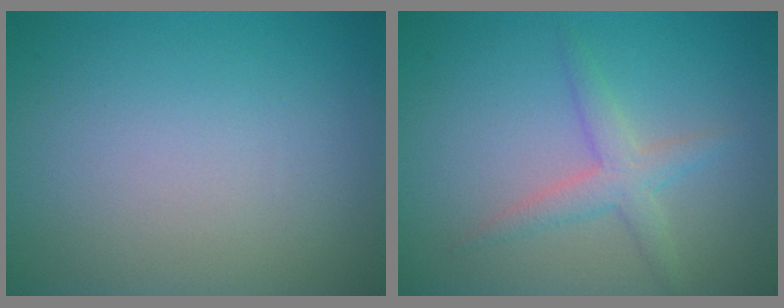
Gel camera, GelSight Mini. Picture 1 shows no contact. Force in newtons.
{"total": 2.5, "press": 2.5, "slide": 0.1}